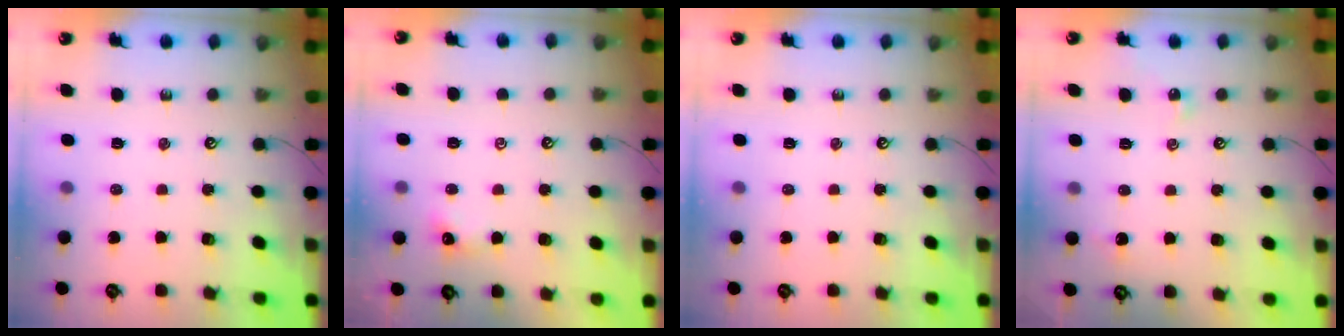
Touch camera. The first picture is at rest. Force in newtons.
{"total": 0.0}
{"total": 0.0}
{"total": 2.0, "press": 1.9, "slide": 0.5}